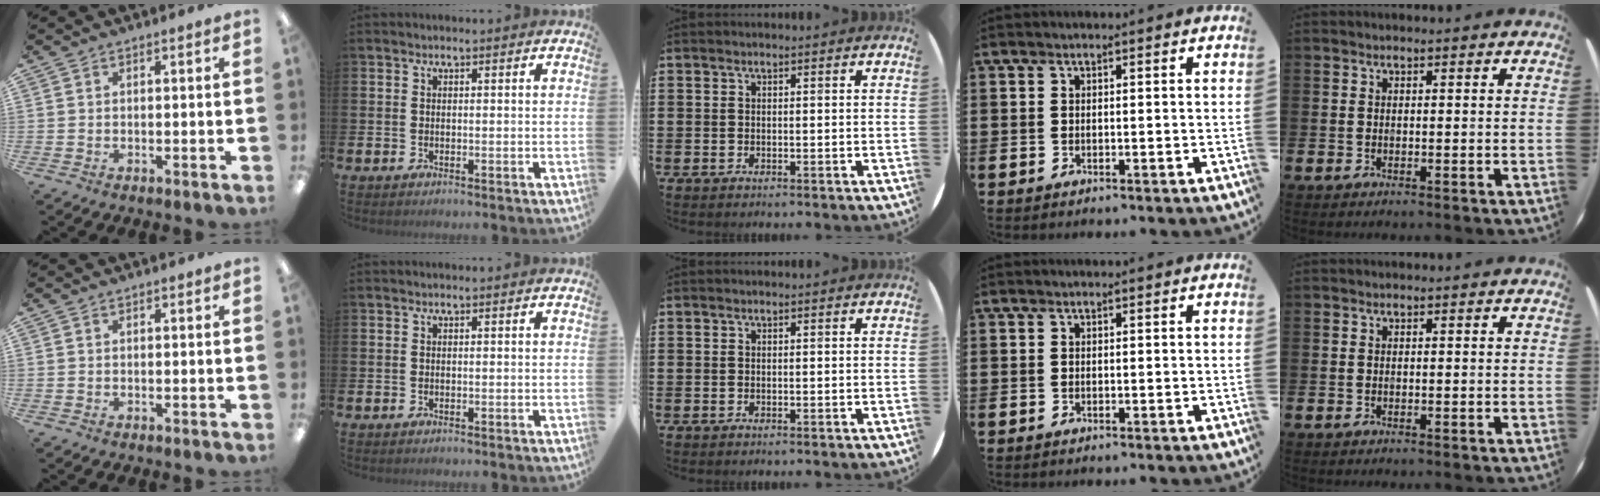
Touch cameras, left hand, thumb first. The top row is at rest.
{}